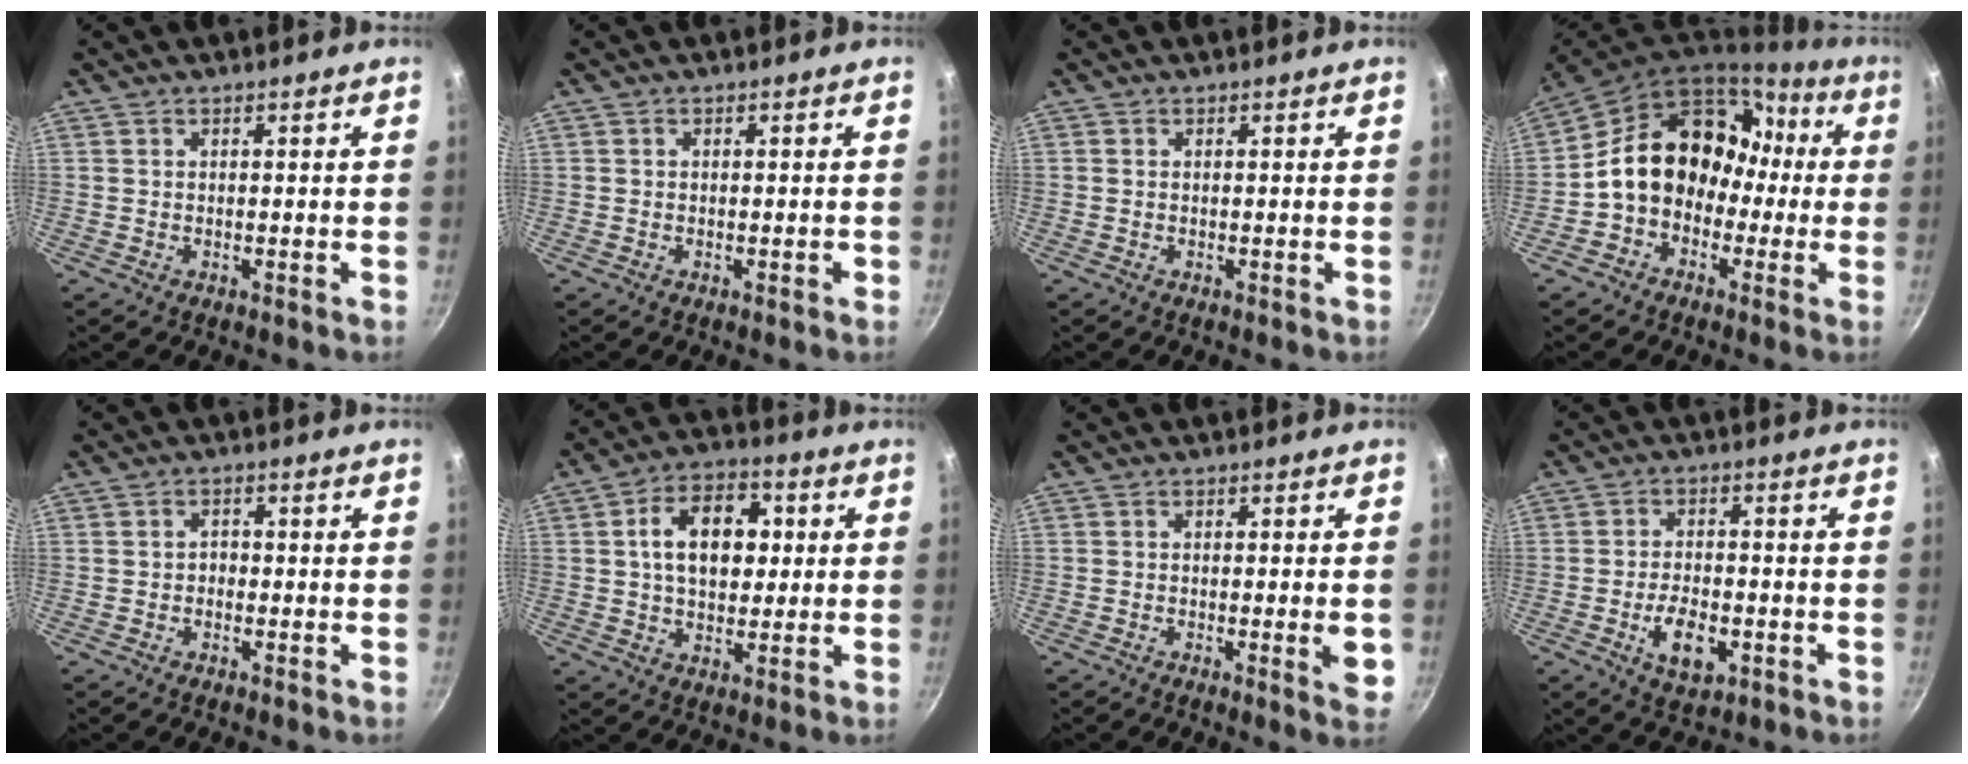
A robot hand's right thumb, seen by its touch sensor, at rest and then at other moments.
{"total": 0.8, "force": [-0.3, 0.5, 0.5], "torque": [-0.003, 0.005, -0.005]}
{"total": 0.0}
{"total": 16.9, "force": [-0.4, 13.5, 10.1], "torque": [-0.117, 0.070, -0.012]}
{"total": 1.4, "force": [-0.6, 1.1, 0.6], "torque": [-0.003, 0.006, -0.012]}
{"total": 12.8, "force": [2.1, 8.6, 9.2], "torque": [-0.114, 0.011, 0.023]}
{"total": 4.5, "force": [-0.8, 0.9, 4.3], "torque": [-0.054, -0.003, -0.012]}
{"total": 7.9, "force": [-2.6, 4.3, 6.1], "torque": [-0.093, 0.010, -0.041]}